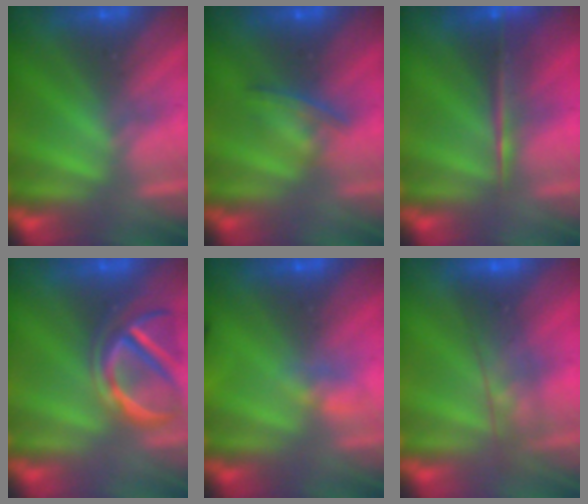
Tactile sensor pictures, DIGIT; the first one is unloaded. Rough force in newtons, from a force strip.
{"total": 8.3}
{"total": 5.5}
{"total": 3.7}
{"total": 3.5}
{"total": 9.7}